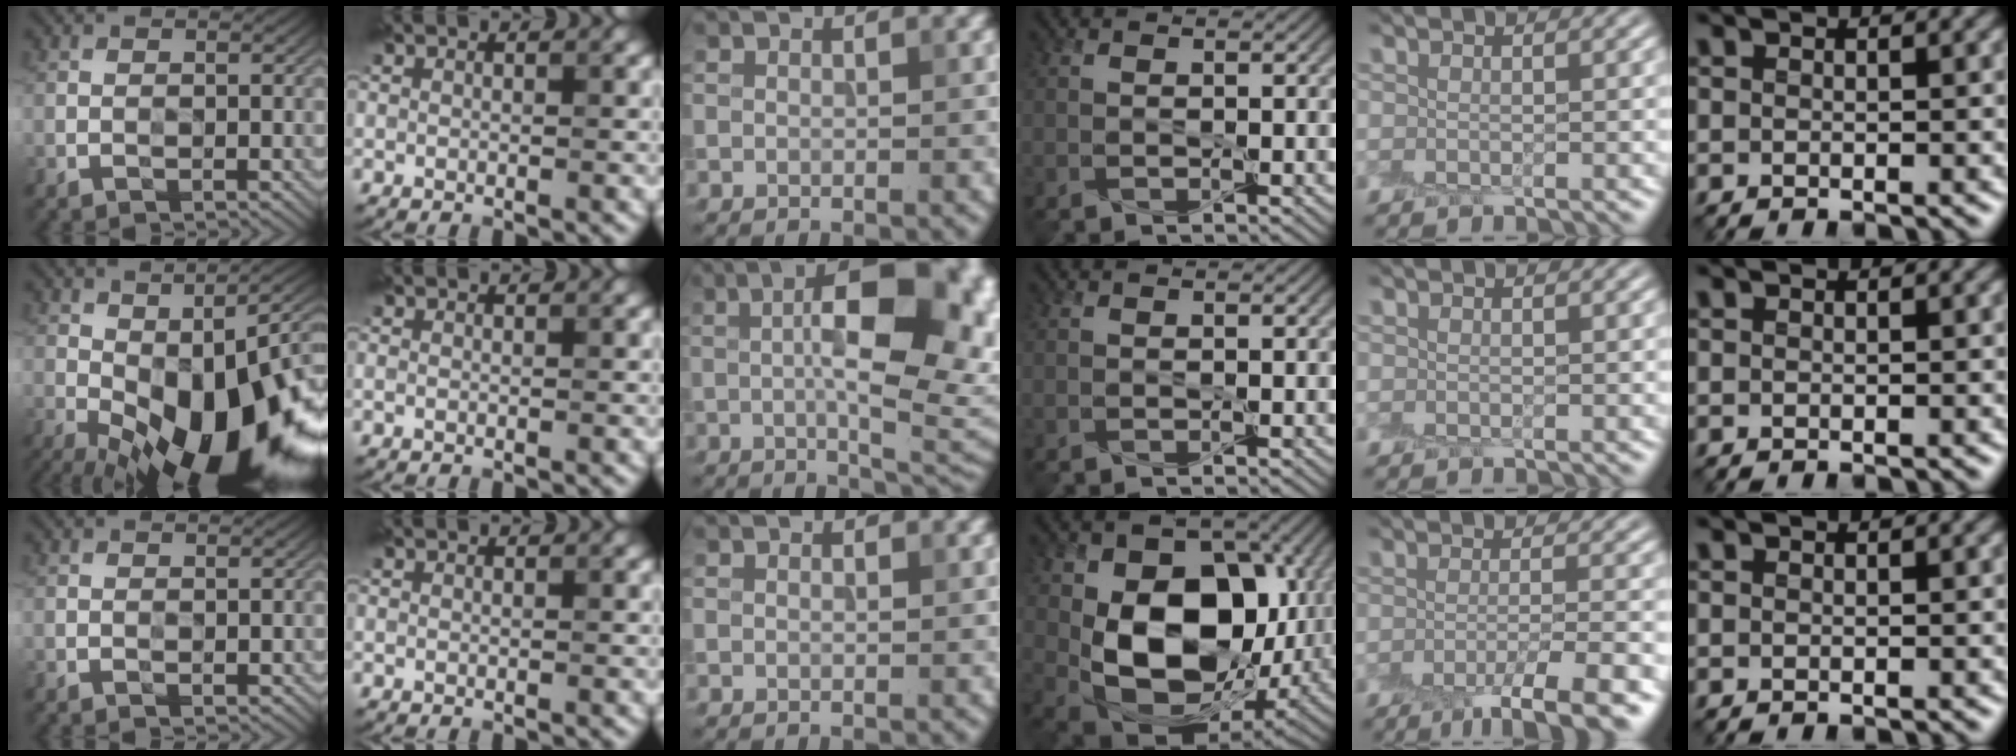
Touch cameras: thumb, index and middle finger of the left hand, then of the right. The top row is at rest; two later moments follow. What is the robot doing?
{"motion": "peel", "object": "plastic wrap"}